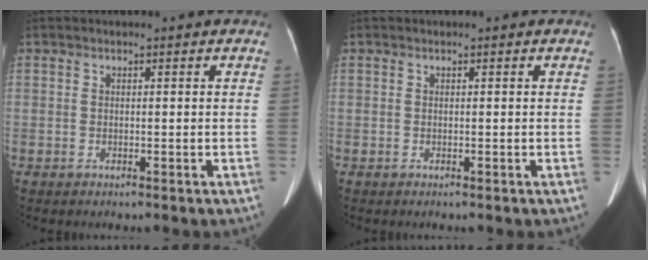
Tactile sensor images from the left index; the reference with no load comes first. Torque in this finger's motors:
{"motor_torque": [0.00, 0.00, 0.00, 0.00]}